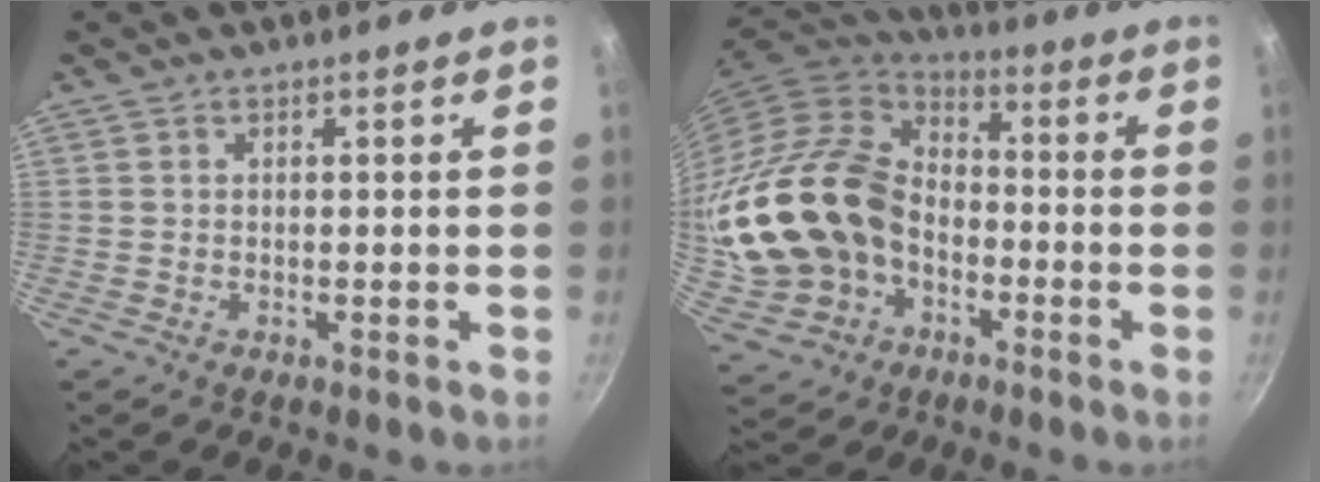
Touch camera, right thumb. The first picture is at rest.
{"total": 22.5, "force": [-3.8, 17.1, 14.1], "torque": [-0.257, 0.045, -0.056]}